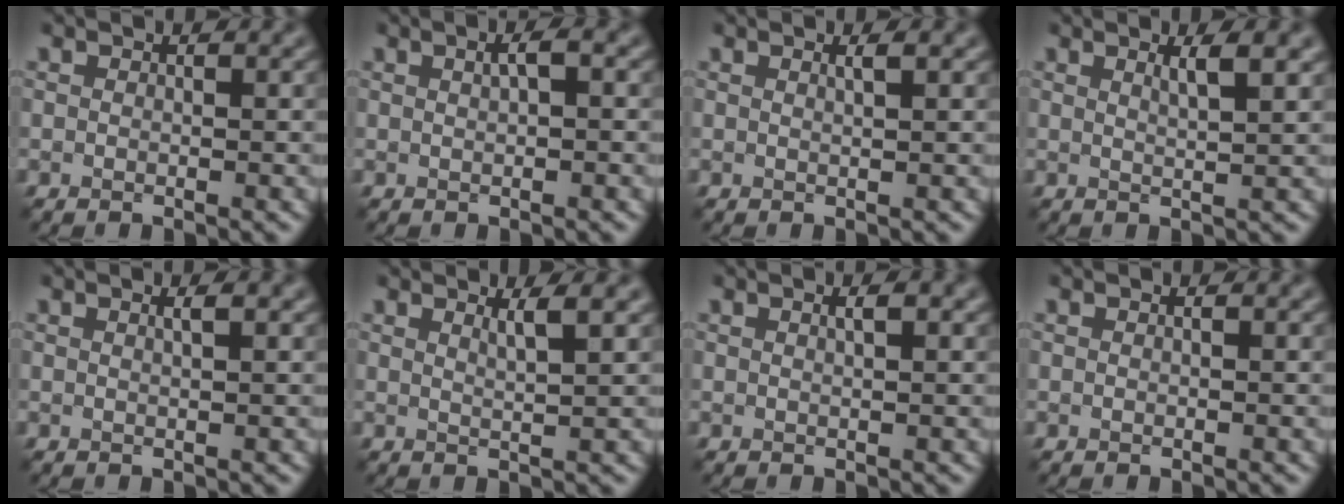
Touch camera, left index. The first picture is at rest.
{"total": 1.4, "force": [0.5, 0.2, 1.3], "torque": [-0.025, 0.007, 0.007]}
{"total": 1.2, "force": [0.6, 0.3, 1.0], "torque": [-0.008, 0.002, 0.004]}
{"total": 2.6, "force": [1.2, 0.7, 2.2], "torque": [-0.021, 0.003, 0.014]}
{"total": 1.2, "force": [0.5, 0.3, 1.1], "torque": [-0.011, 0.004, 0.002]}
{"total": 2.1, "force": [1.1, 0.4, 1.7], "torque": [-0.017, 0.003, 0.012]}
{"total": 1.3, "force": [0.5, 0.3, 1.1], "torque": [-0.014, 0.003, 0.003]}
{"total": 0.0}